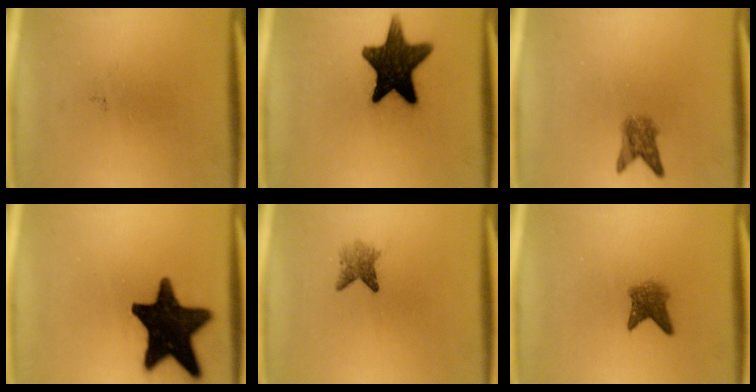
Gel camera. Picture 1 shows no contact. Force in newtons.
{"total": 15.5}
{"total": 3.2}
{"total": 18.5}
{"total": 2.5}
{"total": 3.1}